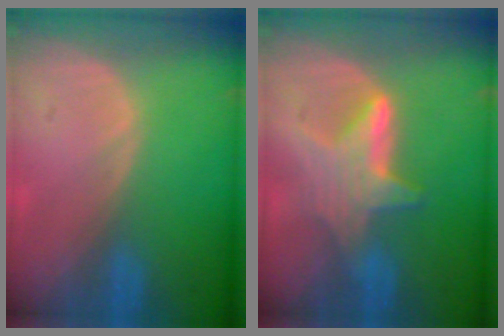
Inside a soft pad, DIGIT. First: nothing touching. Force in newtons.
{"total": 6.2, "press": 6.1, "slide": 1.3}